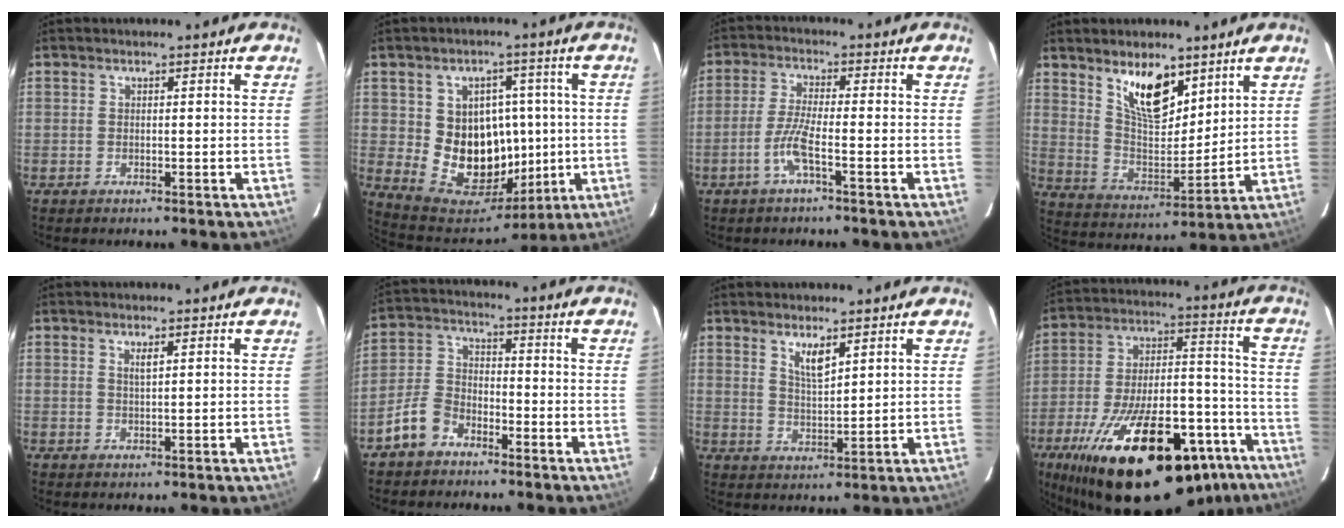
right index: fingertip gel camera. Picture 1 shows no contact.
{"total": 14.5, "force": [0.0, 13.0, 6.5], "torque": [-0.132, 0.012, 0.024]}
{"total": 5.1, "force": [-2.5, 0.1, 4.4], "torque": [-0.101, -0.001, -0.051]}
{"total": 12.4, "force": [7.8, 5.3, 8.0], "torque": [-0.136, -0.006, 0.152]}
{"total": 1.6, "force": [0.8, 0.3, 1.4], "torque": [-0.023, 0.001, 0.013]}
{"total": 7.3, "force": [-5.0, 4.5, 2.9], "torque": [-0.070, 0.023, -0.097]}
{"total": 4.5, "force": [2.8, 1.2, 3.2], "torque": [-0.060, -0.007, 0.055]}
{"total": 34.7, "force": [-22.8, 13.4, 22.5], "torque": [-0.366, -0.004, -0.319]}